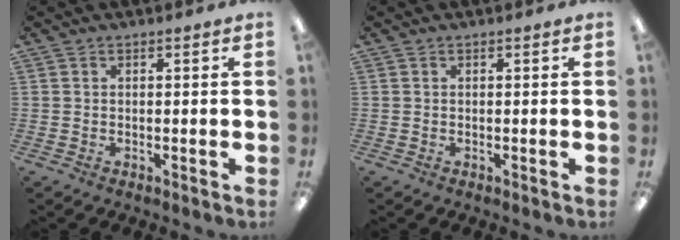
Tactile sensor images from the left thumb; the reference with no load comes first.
{"total": 0.0}